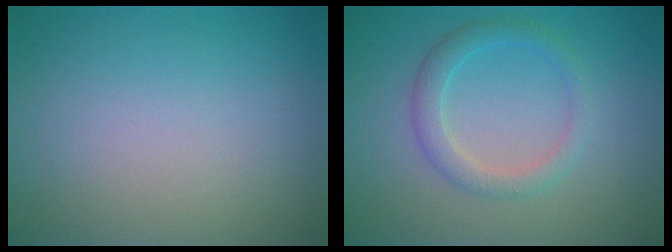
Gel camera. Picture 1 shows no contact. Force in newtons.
{"total": 2.4, "press": 2.4, "slide": 0.1}